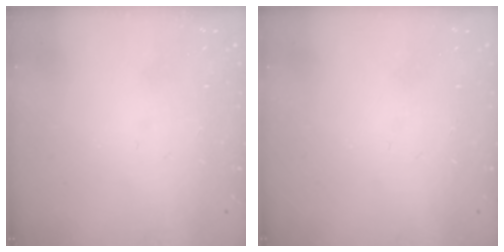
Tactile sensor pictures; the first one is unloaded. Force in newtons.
{"total": 0.0}